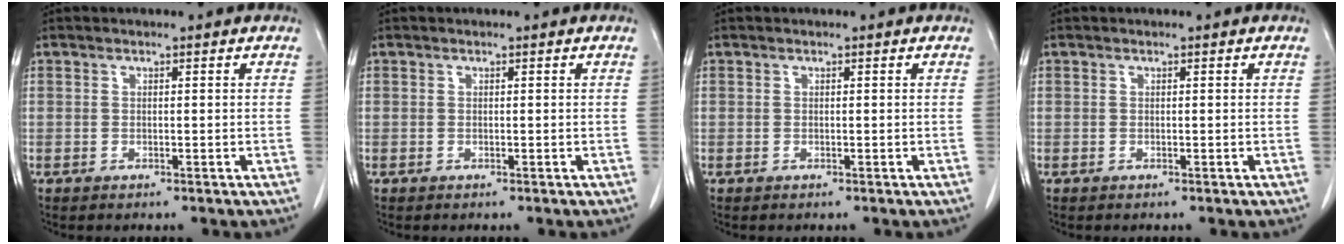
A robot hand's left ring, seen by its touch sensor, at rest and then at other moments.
{"total": 0.0}
{"total": 0.0}
{"total": 0.0}